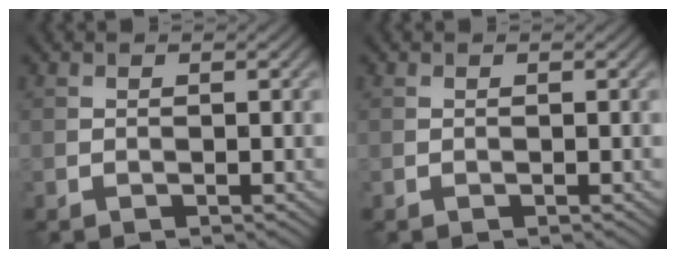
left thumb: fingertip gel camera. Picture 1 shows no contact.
{"total": 0.0}